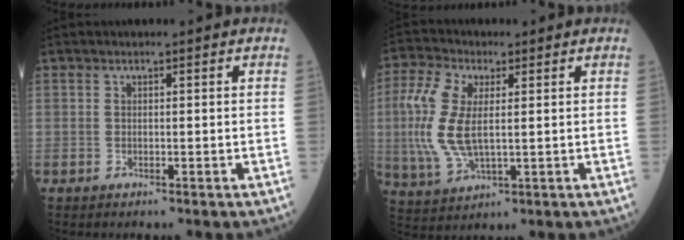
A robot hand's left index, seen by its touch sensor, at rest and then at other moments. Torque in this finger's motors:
{"motor_torque": [1.68, -0.45, 0.64, 0.21]}